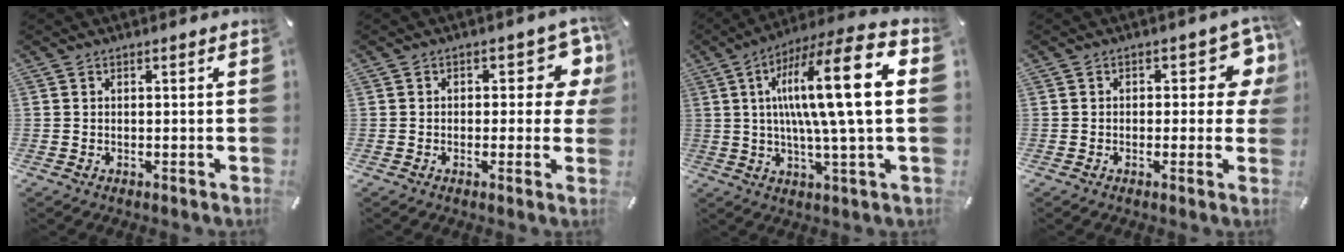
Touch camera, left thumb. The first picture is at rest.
{"total": 8.5, "force": [2.0, 4.8, 6.7], "torque": [-0.070, -0.009, 0.030]}
{"total": 19.4, "force": [3.3, 2.5, 19.0], "torque": [-0.346, -0.008, 0.031]}
{"total": 8.5, "force": [2.0, 4.8, 6.7], "torque": [-0.070, -0.010, 0.032]}